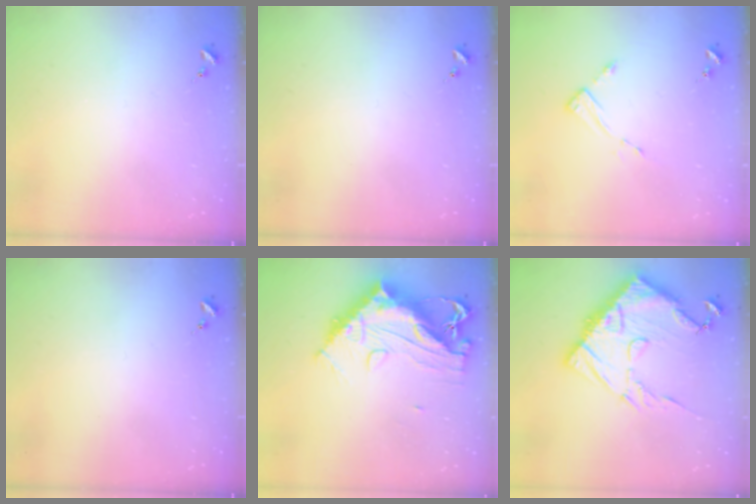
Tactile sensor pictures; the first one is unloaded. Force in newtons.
{"total": 0.0}
{"total": 2.7, "press": 2.7, "slide": 0.4}
{"total": 0.0}
{"total": 16.4, "press": 16.3, "slide": 1.5}
{"total": 18.0, "press": 17.9, "slide": 1.9}